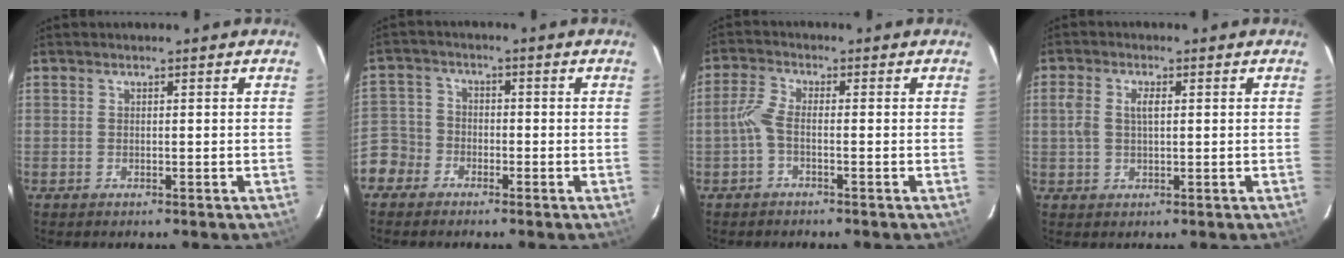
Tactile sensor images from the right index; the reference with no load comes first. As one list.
[{"total": 6.2, "force": [-3.8, 4.9, 0.6], "torque": [-0.017, 0.023, -0.084]}, {"total": 3.0, "force": [-1.3, 0.8, 2.6], "torque": [-0.068, 0.007, -0.029]}, {"total": 3.9, "force": [0.6, 2.1, 3.2], "torque": [-0.065, 0.008, 0.011]}]